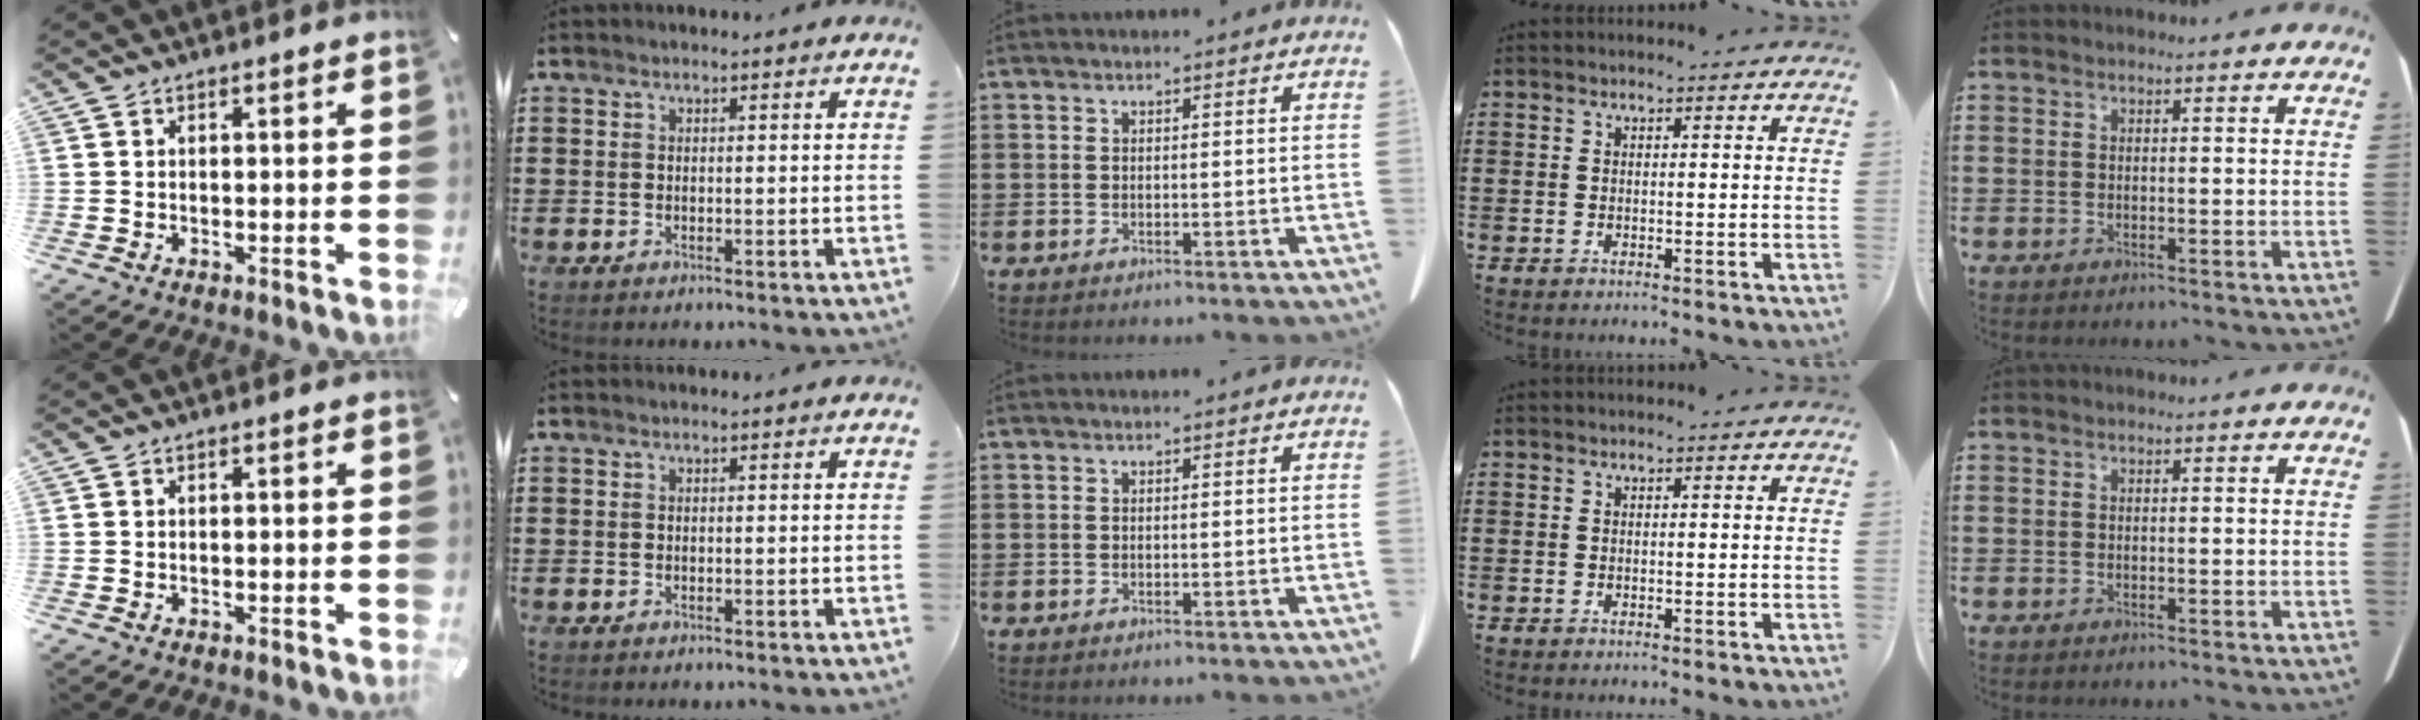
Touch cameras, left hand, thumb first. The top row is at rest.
{}